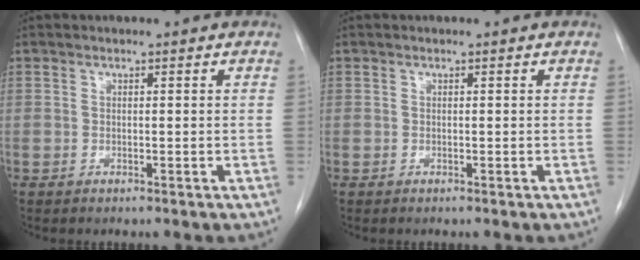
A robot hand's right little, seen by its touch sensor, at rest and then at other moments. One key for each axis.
{"total": 0.0}